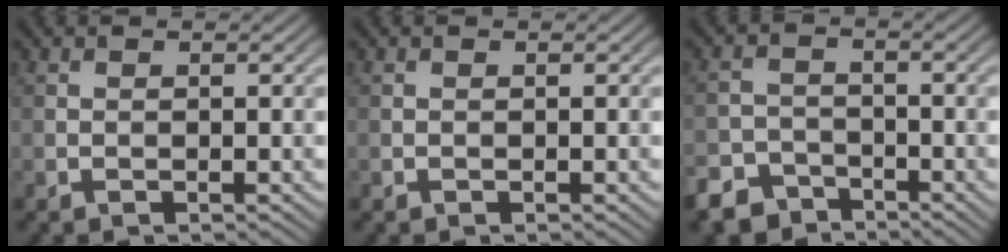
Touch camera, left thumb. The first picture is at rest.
{"total": 0.0}
{"total": 5.4, "force": [-4.3, 3.0, 1.4], "torque": [-0.026, -0.005, -0.084]}